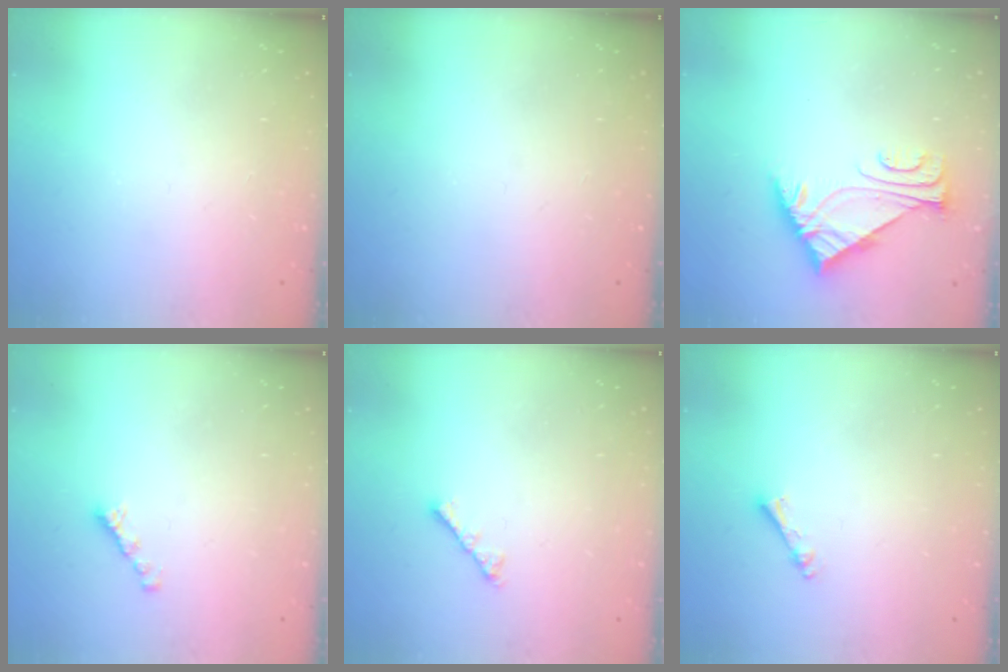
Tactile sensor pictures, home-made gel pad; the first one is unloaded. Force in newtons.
{"total": 0.0}
{"total": 5.7, "press": 5.7, "slide": 0.6}
{"total": 2.7, "press": 2.6, "slide": 0.8}
{"total": 3.4, "press": 3.4, "slide": 0.6}
{"total": 2.5, "press": 2.4, "slide": 0.5}